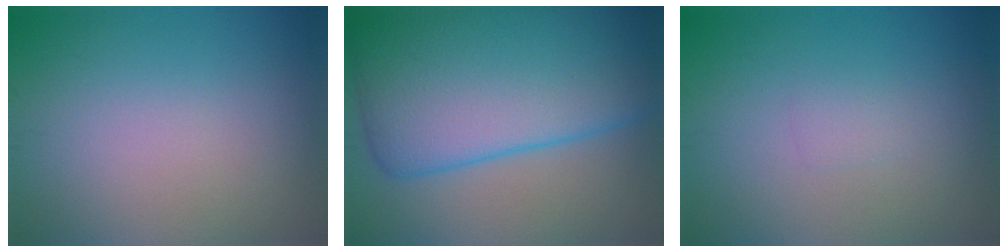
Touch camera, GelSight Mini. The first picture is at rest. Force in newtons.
{"total": 15.3, "press": 15.3, "slide": 0.5}
{"total": 0.9, "press": 0.9, "slide": 0.1}